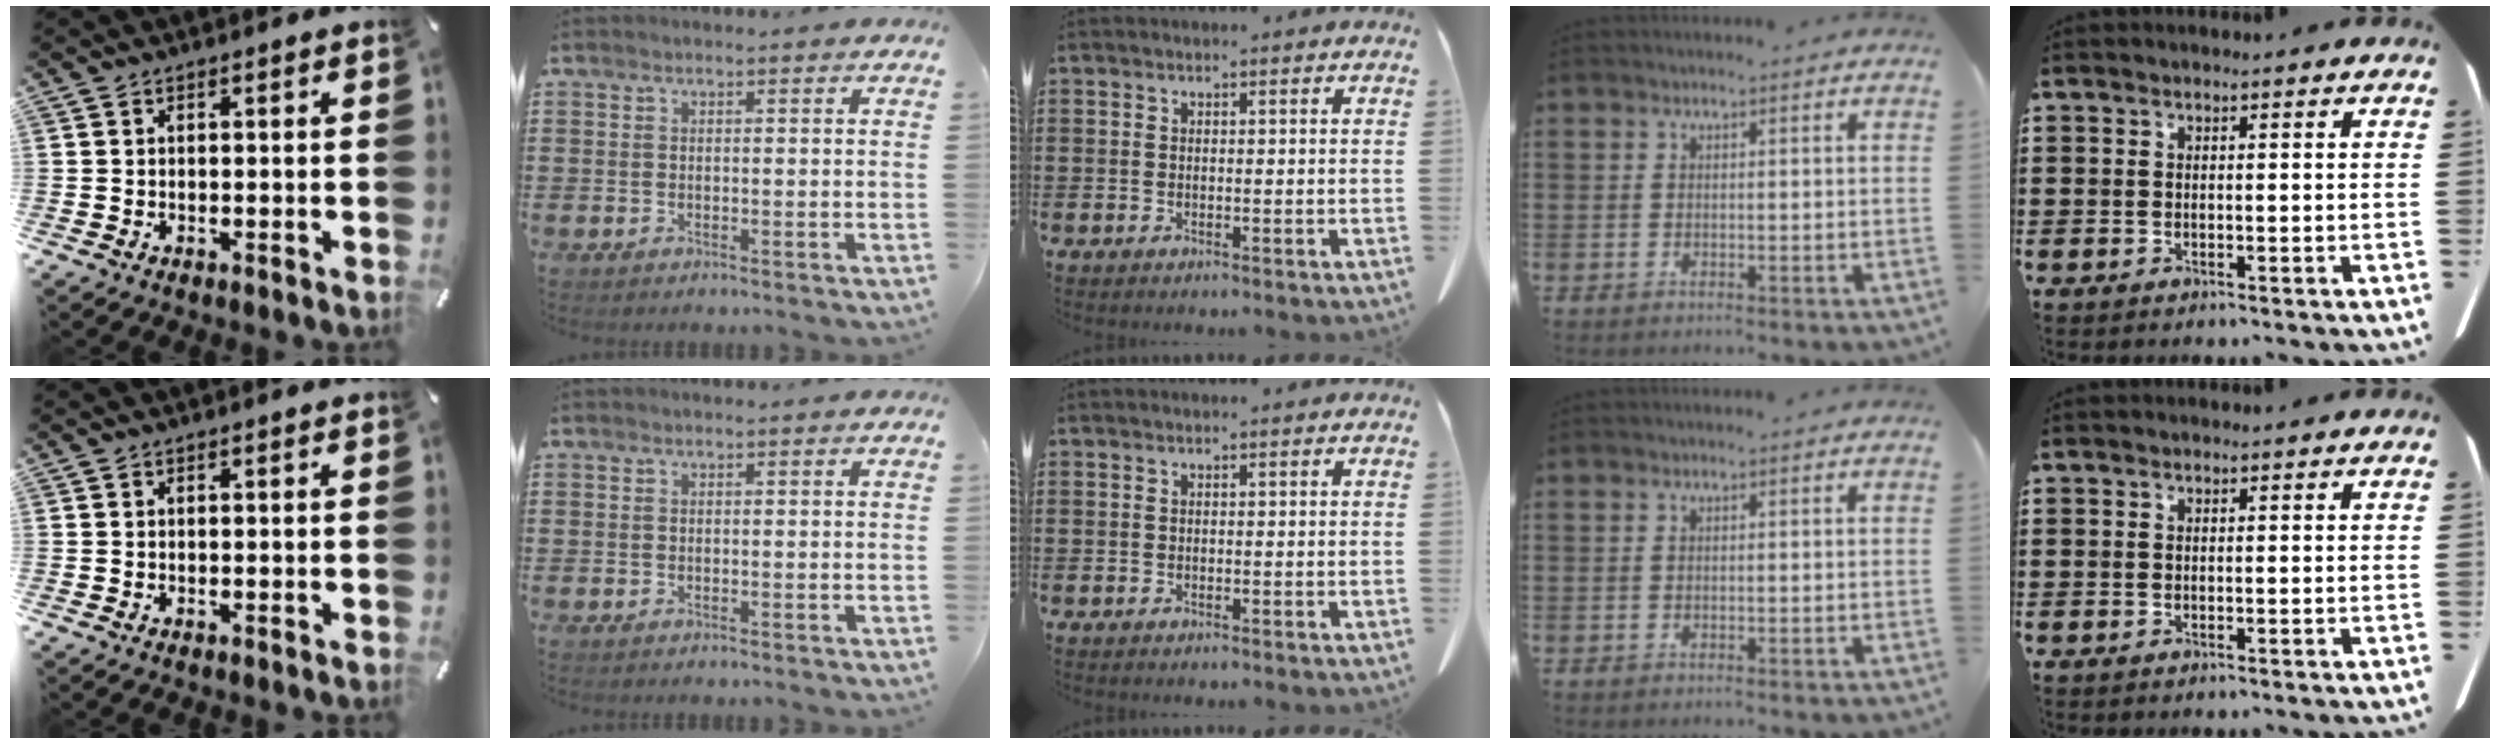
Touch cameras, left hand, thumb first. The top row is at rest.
{}